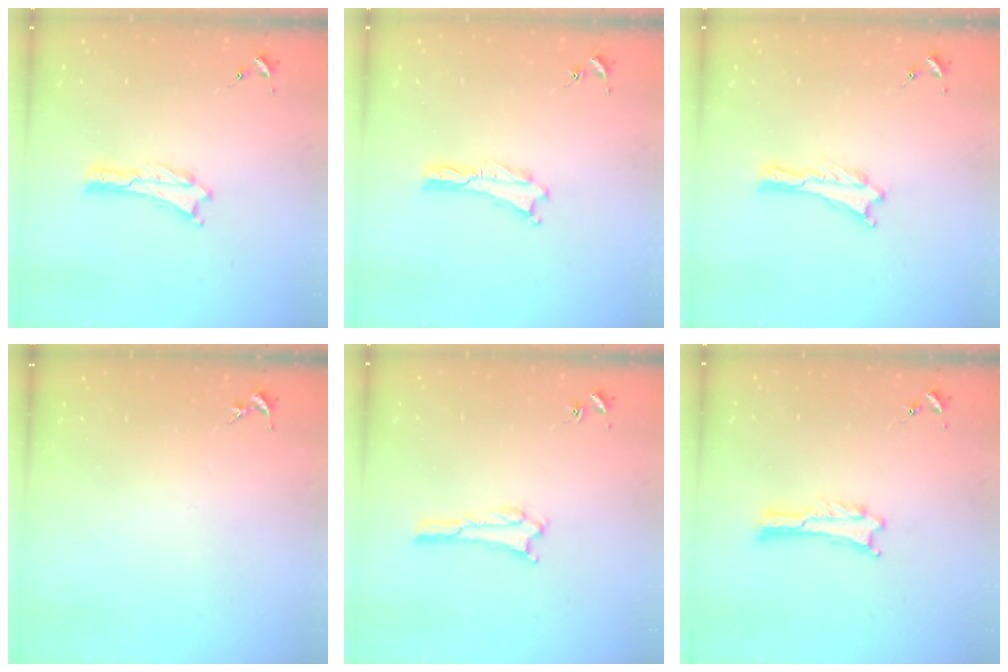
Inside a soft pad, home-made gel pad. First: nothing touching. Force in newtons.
{"total": 0.0}
{"total": 0.0}
{"total": 0.0}
{"total": 1.5, "press": 1.5, "slide": 0.2}
{"total": 0.0}